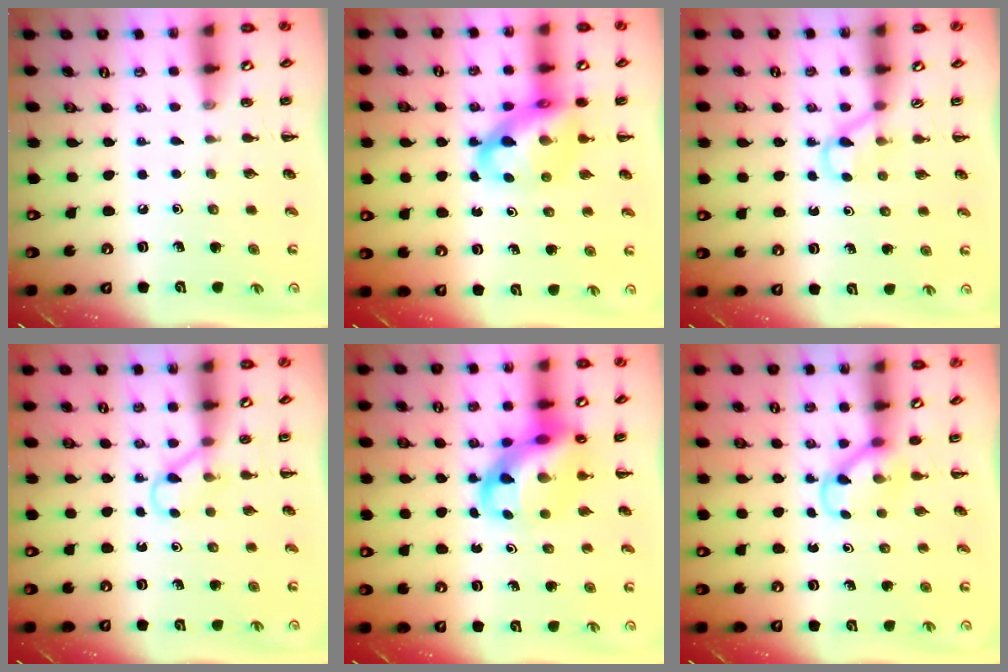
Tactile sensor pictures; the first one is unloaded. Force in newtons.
{"total": 12.5, "press": 12.1, "slide": 3.0}
{"total": 2.6, "press": 2.4, "slide": 0.9}
{"total": 3.2, "press": 3.0, "slide": 0.9}
{"total": 11.4, "press": 11.0, "slide": 3.0}
{"total": 3.7, "press": 3.6, "slide": 1.1}